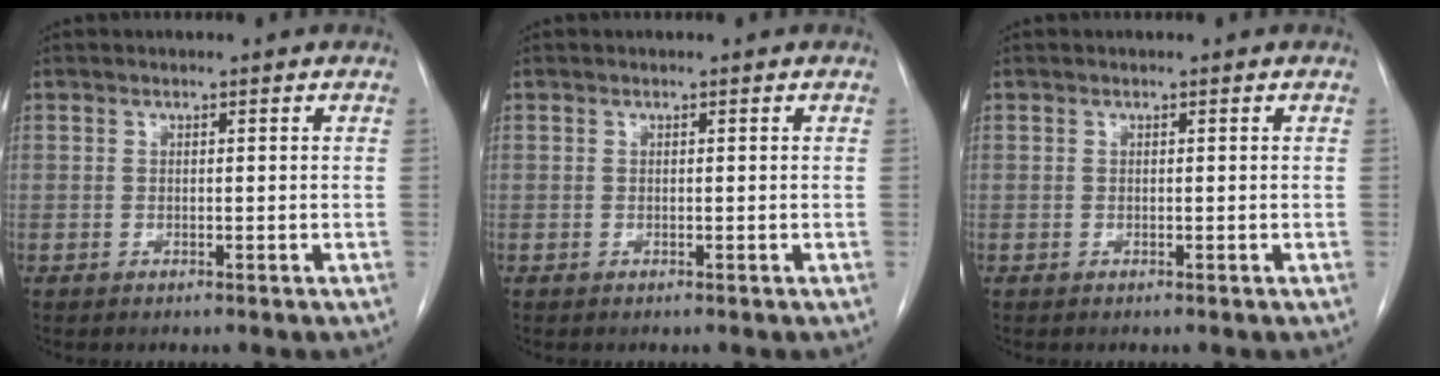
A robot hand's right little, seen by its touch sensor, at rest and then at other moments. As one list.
[{"total": 0.0}, {"total": 0.0}]